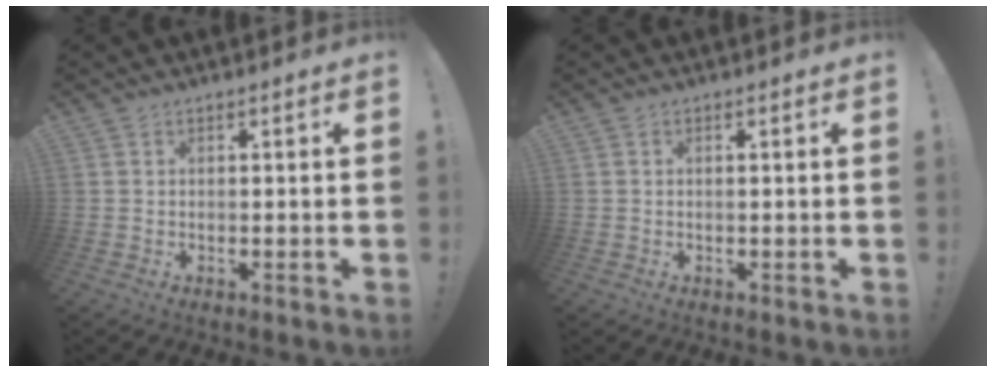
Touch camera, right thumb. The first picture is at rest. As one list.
[{"total": 0.0}]